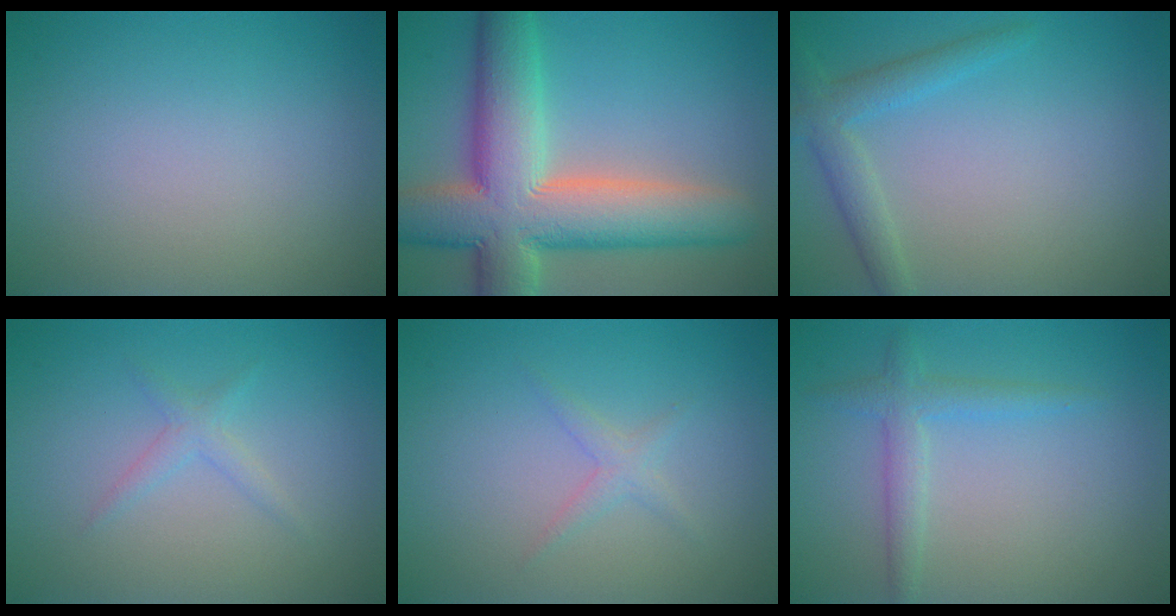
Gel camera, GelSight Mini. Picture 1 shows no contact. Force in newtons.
{"total": 12.0, "press": 12.0, "slide": 1.0}
{"total": 2.7, "press": 2.7, "slide": 0.1}
{"total": 1.3, "press": 1.3, "slide": 0.0}
{"total": 1.3, "press": 1.3, "slide": 0.1}
{"total": 2.2, "press": 2.2, "slide": 0.1}